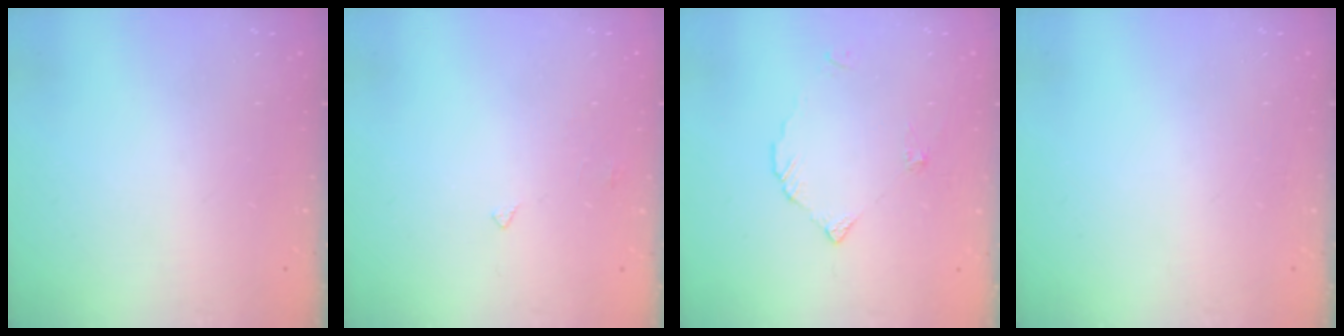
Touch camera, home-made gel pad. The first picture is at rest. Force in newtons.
{"total": 2.5, "press": 2.5, "slide": 0.3}
{"total": 2.9, "press": 2.9, "slide": 0.2}
{"total": 0.0}